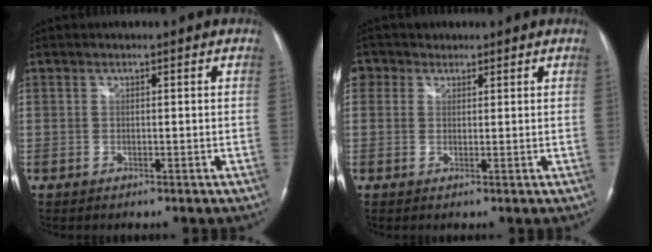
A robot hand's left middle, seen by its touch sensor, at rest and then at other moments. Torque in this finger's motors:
{"motor_torque": [0.02, 0.02, -0.01, 0.00]}